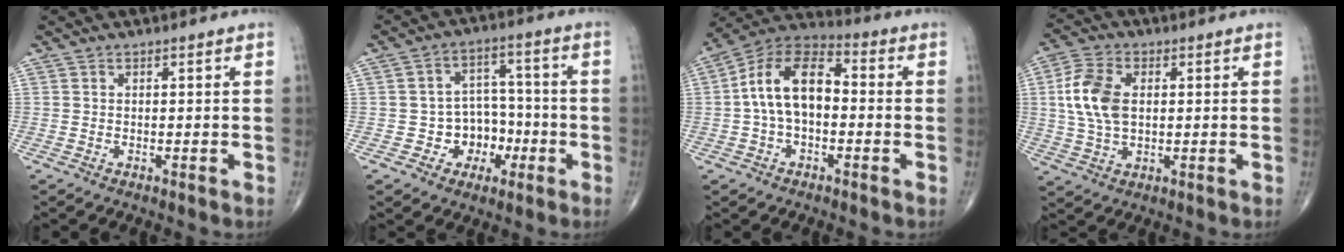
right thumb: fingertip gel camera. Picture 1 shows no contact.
{"total": 8.4, "force": [-2.6, 7.3, 3.2], "torque": [0.012, 0.041, -0.037]}
{"total": 13.4, "force": [-0.2, 7.9, 10.8], "torque": [-0.182, 0.042, -0.018]}
{"total": 10.1, "force": [1.4, 6.1, 7.9], "torque": [-0.164, 0.005, 0.029]}